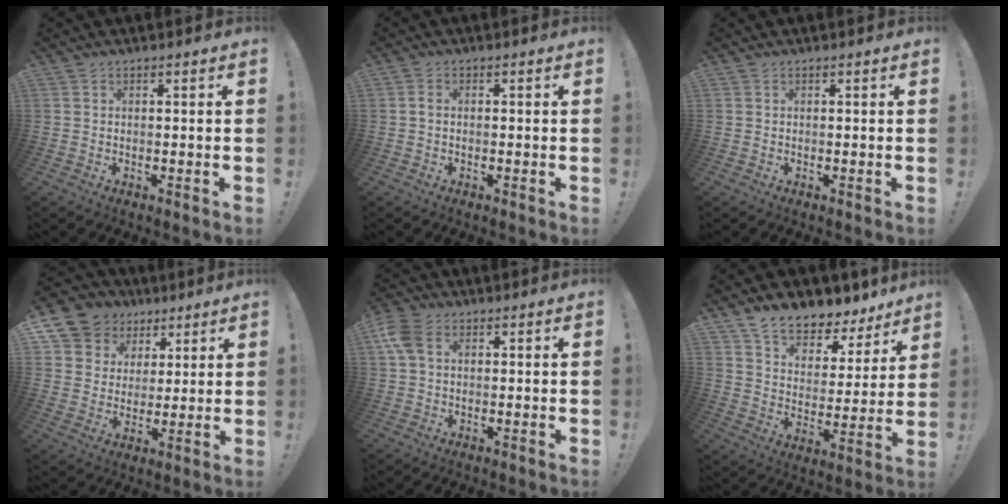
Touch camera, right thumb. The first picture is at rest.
{"total": 0.8, "force": [-0.2, 0.5, 0.6], "torque": [-0.011, 0.005, -0.004]}
{"total": 0.0}
{"total": 10.9, "force": [5.7, 8.9, 2.6], "torque": [-0.034, -0.044, 0.115]}
{"total": 6.5, "force": [2.2, 4.3, 4.4], "torque": [-0.091, 0.002, 0.043]}
{"total": 9.9, "force": [8.7, 3.7, 2.7], "torque": [-0.050, -0.078, 0.158]}